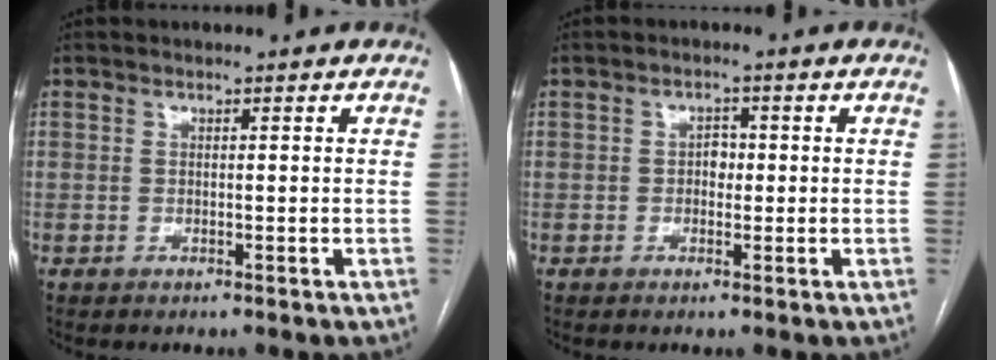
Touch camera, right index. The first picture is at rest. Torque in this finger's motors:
{"motor_torque": [0.42, 0.12, -0.02, 0.02]}